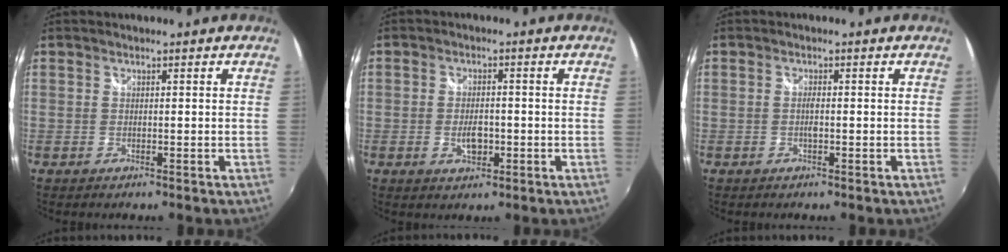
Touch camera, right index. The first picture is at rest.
{"total": 4.3, "force": [-1.2, 2.4, 3.3], "torque": [-0.063, -0.004, -0.020]}
{"total": 1.4, "force": [-0.3, 0.2, 1.4], "torque": [-0.029, -0.001, -0.006]}